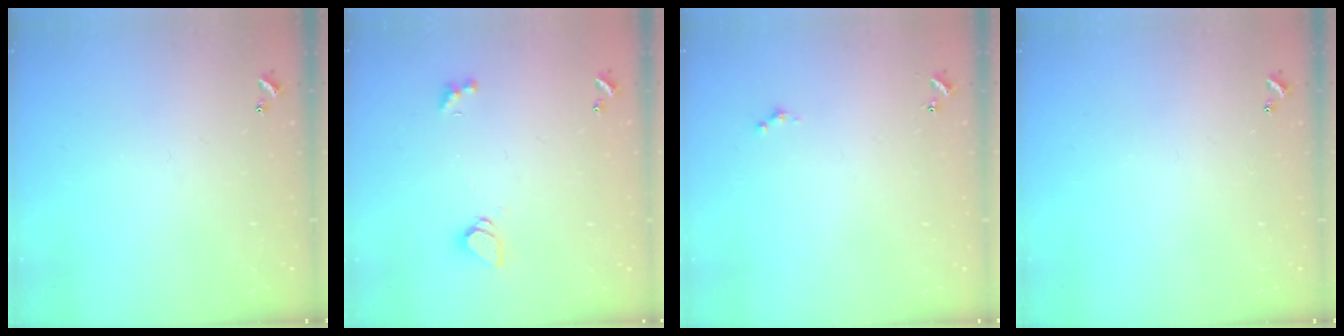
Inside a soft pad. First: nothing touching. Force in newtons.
{"total": 1.2, "press": 1.1, "slide": 0.5}
{"total": 0.0}
{"total": 0.0}